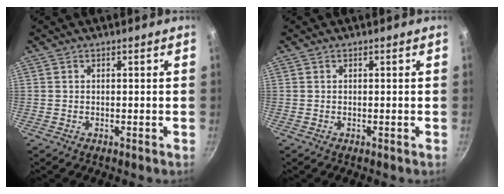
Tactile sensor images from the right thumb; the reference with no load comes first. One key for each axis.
{"total": 0.0}